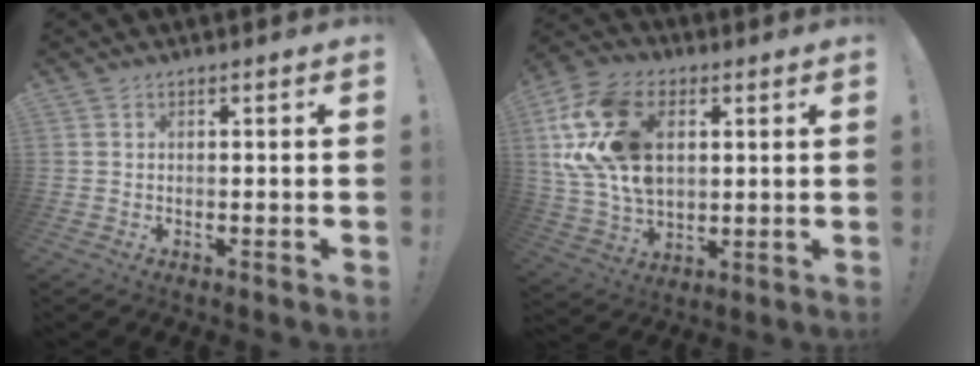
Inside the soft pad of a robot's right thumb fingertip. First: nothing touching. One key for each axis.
{"total": 22.9, "fx": 6.0, "fy": 15.8, "fz": 15.4, "tx": -0.293, "ty": -0.018, "tz": 0.115}